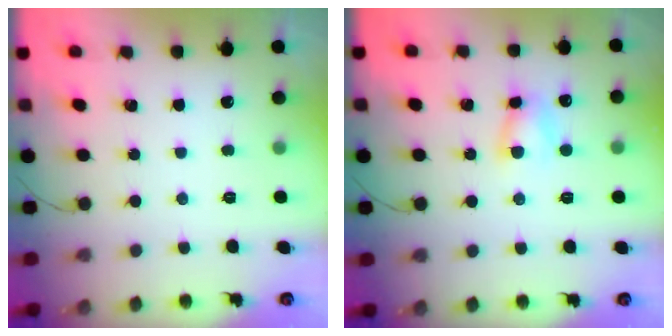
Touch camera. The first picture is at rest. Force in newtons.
{"total": 5.2, "press": 5.2, "slide": 0.7}